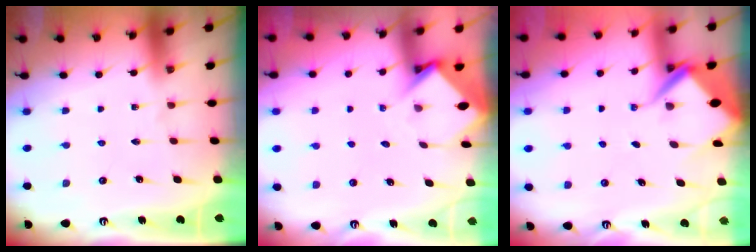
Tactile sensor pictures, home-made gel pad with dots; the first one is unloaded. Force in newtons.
{"total": 3.7, "press": 3.7, "slide": 0.3}
{"total": 5.2, "press": 5.2, "slide": 0.4}